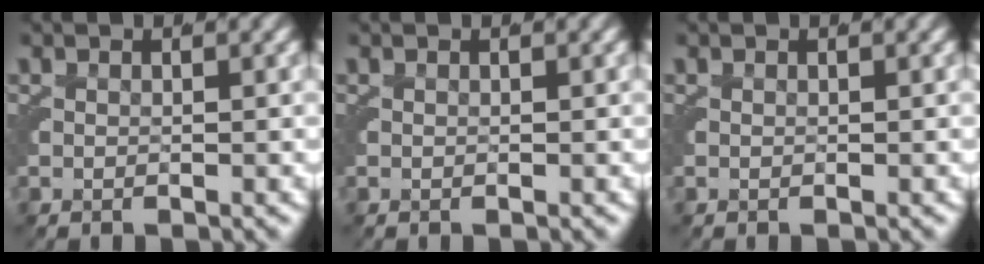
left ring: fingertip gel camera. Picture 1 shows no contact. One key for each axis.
{"total": 0.0}
{"total": 0.0}